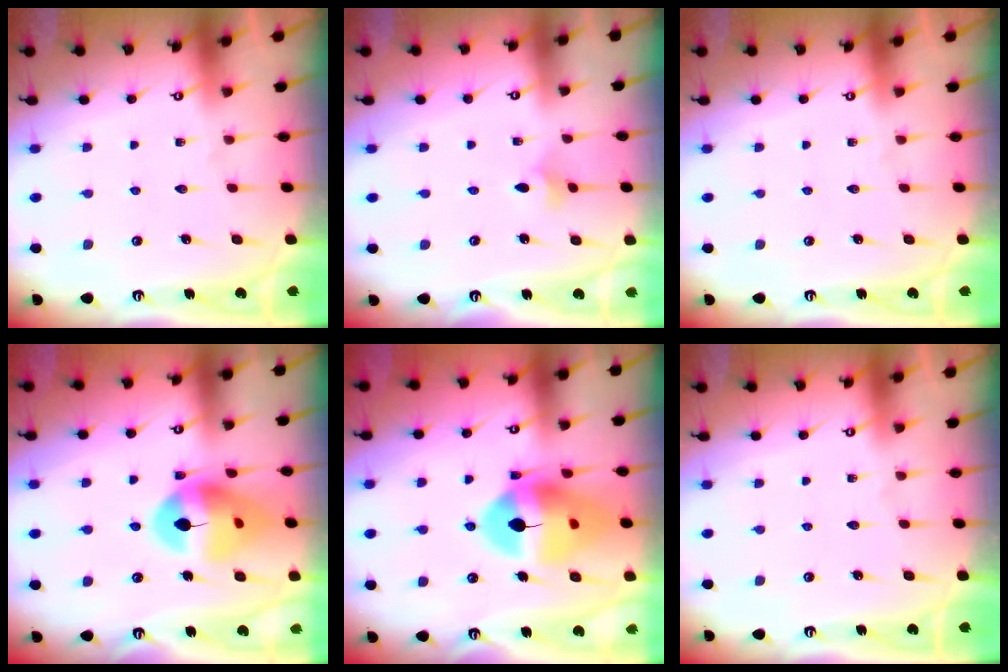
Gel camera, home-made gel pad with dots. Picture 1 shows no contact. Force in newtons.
{"total": 2.9, "press": 2.9, "slide": 0.5}
{"total": 0.0}
{"total": 15.1, "press": 14.9, "slide": 2.2}
{"total": 16.1, "press": 16.0, "slide": 1.6}
{"total": 0.0}